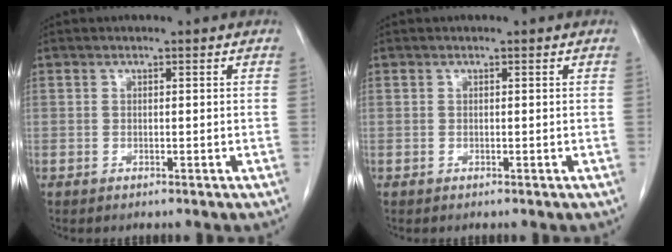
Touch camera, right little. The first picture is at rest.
{"total": 0.0}